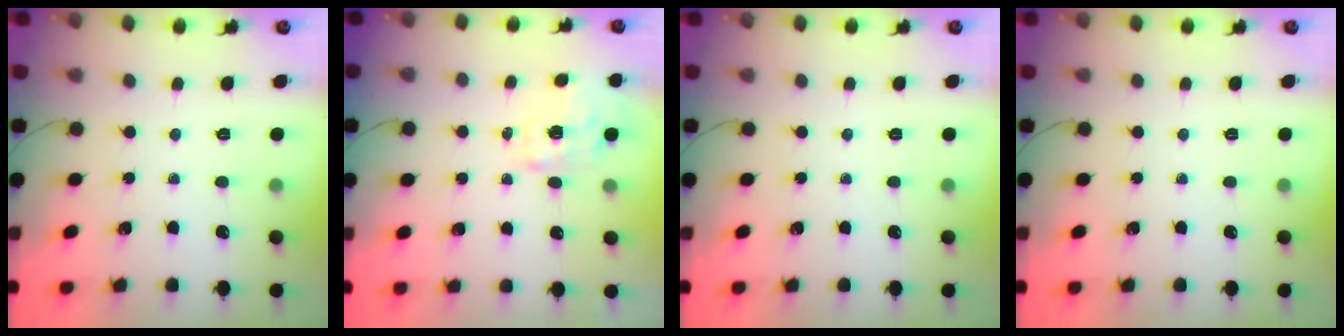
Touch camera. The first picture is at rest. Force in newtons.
{"total": 9.8, "press": 9.8, "slide": 0.8}
{"total": 0.0}
{"total": 0.0}